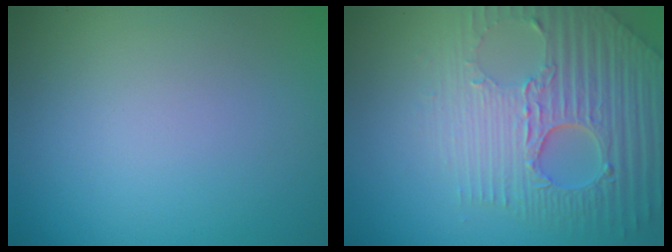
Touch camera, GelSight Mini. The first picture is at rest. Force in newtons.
{"total": 8.0, "press": 5.7, "slide": 5.6}